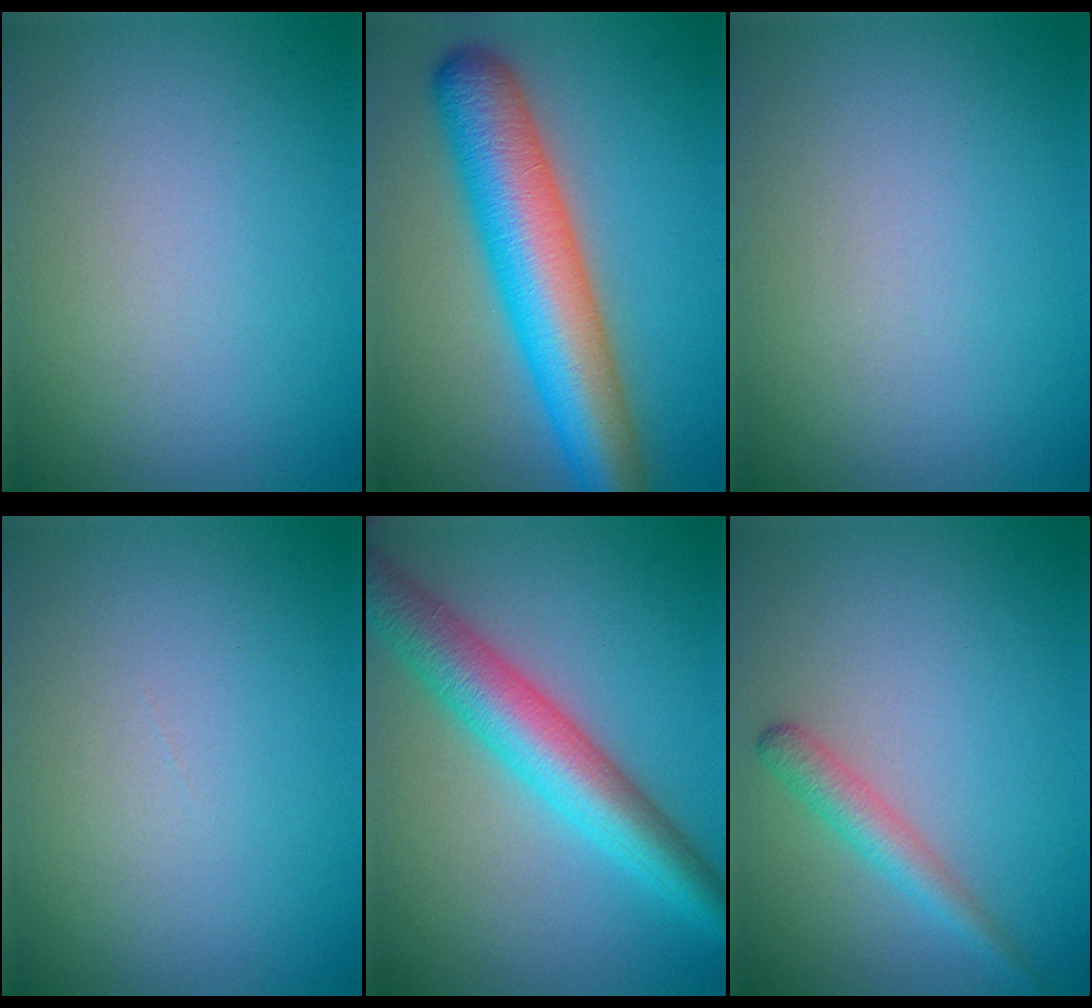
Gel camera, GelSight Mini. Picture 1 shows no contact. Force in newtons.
{"total": 9.9, "press": 9.9, "slide": 0.3}
{"total": 0.0}
{"total": 0.0}
{"total": 7.3, "press": 7.3, "slide": 0.1}
{"total": 2.2, "press": 2.2, "slide": 0.1}